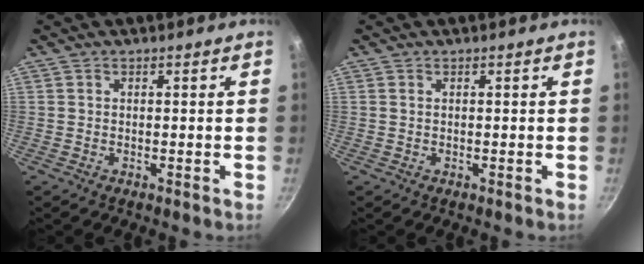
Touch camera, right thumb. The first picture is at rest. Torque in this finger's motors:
{"motor_torque": [-0.33, 0.10, 0.23, 0.42, 0.08]}